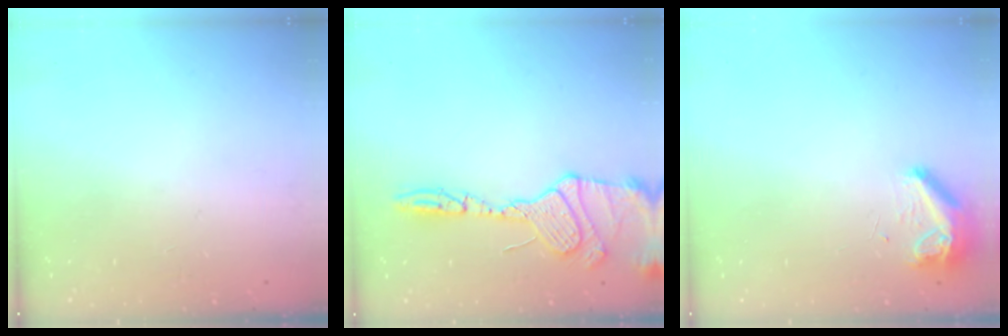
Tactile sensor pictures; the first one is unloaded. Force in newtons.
{"total": 25.6, "press": 19.4, "slide": 16.7}
{"total": 13.1, "press": 10.6, "slide": 7.7}